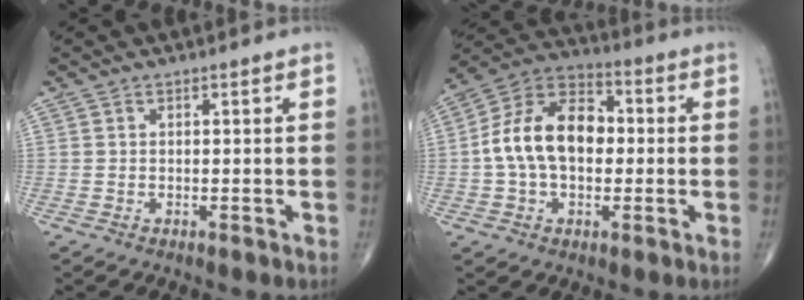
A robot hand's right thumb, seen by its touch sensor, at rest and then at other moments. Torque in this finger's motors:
{"motor_torque": [0.36, 0.31, 1.46, 0.23, 0.33]}